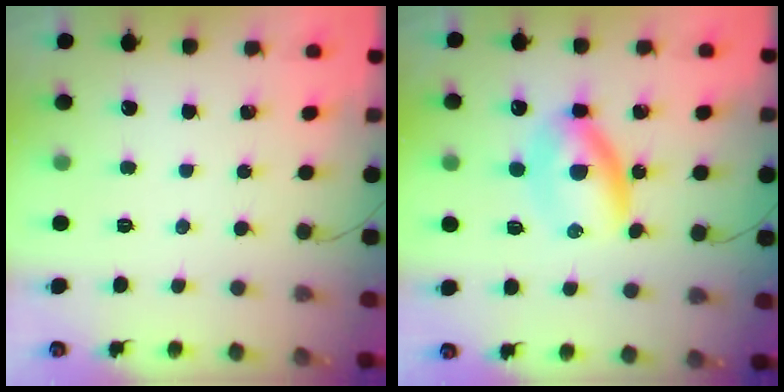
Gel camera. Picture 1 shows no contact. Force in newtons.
{"total": 6.1, "press": 6.1, "slide": 0.7}